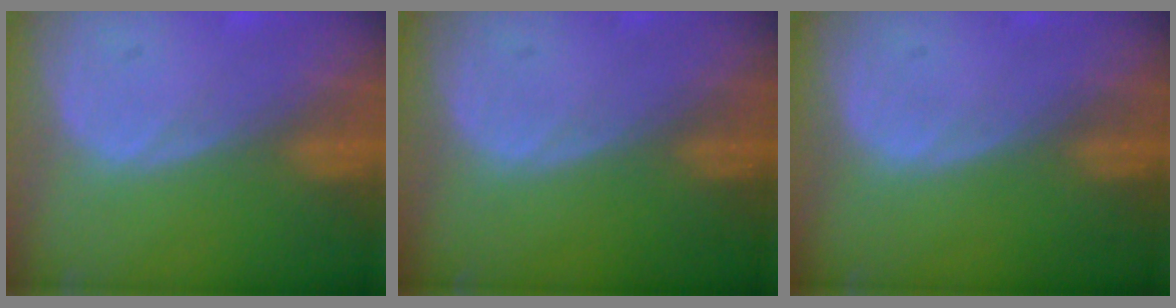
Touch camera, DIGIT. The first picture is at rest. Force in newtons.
{"total": 0.0}
{"total": 0.0}